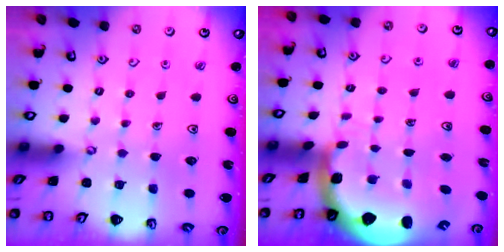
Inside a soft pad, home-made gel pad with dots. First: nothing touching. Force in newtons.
{"total": 3.9, "press": 3.0, "slide": 2.5}